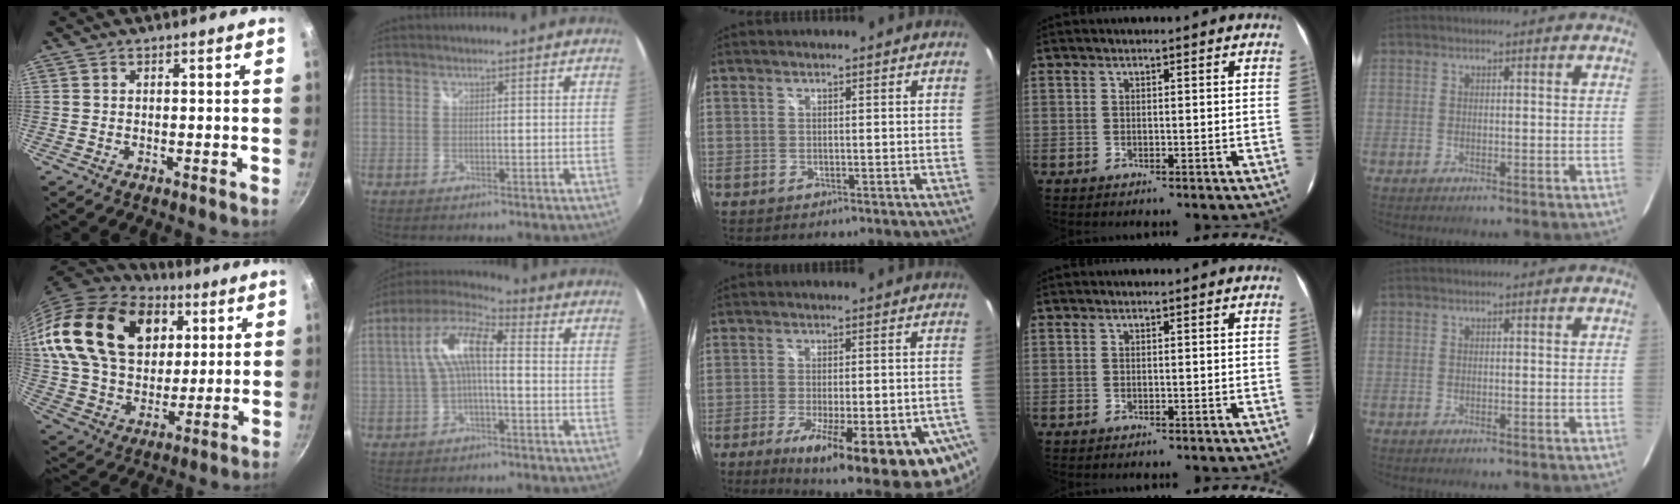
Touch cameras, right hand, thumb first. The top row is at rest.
{"thumb": {"total": 27.9, "force": [10.5, 19.3, 17.2], "torque": [-0.296, -0.009, 0.191]}, "index": {"total": 9.8, "force": [0.0, 3.1, 9.3], "torque": [-0.191, 0.025, -0.003]}, "middle": {"total": 21.3, "force": [-12.3, 4.4, 16.8], "torque": [-0.254, -0.067, -0.171]}}